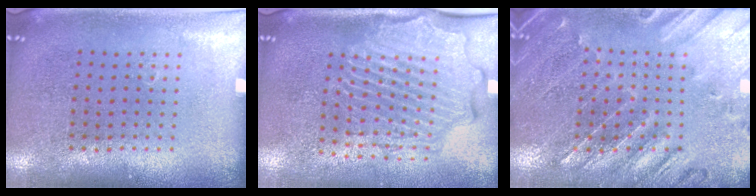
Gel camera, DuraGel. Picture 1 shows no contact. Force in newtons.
{"total": 2.6, "press": 2.3, "slide": 1.2}
{"total": 0.6, "press": 0.5, "slide": 0.4}